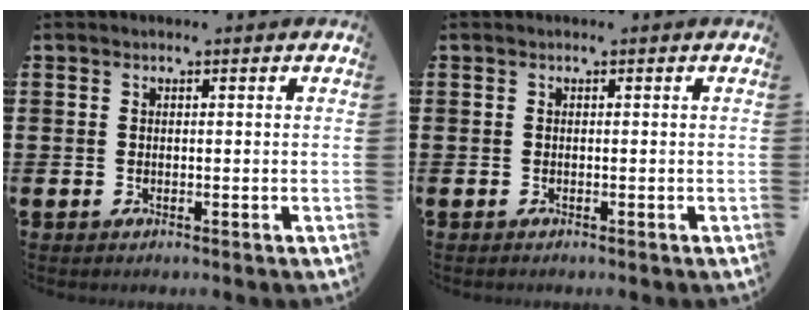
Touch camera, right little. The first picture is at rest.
{"total": 0.0}